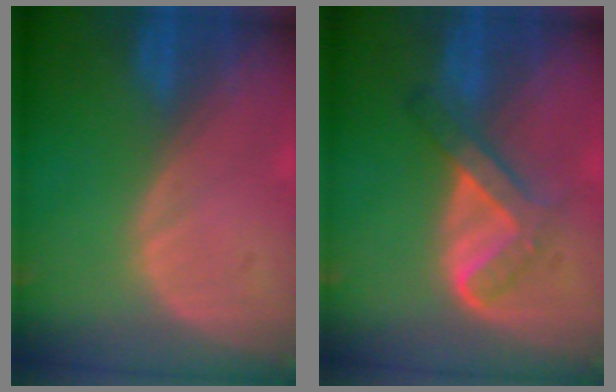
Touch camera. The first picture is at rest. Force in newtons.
{"total": 5.3, "press": 5.0, "slide": 1.6}